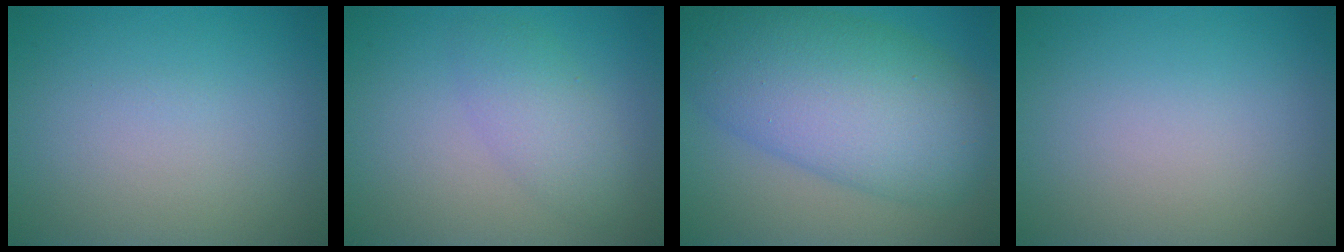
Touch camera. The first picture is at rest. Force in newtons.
{"total": 3.0, "press": 3.0, "slide": 0.1}
{"total": 11.5, "press": 11.5, "slide": 0.1}
{"total": 0.0}